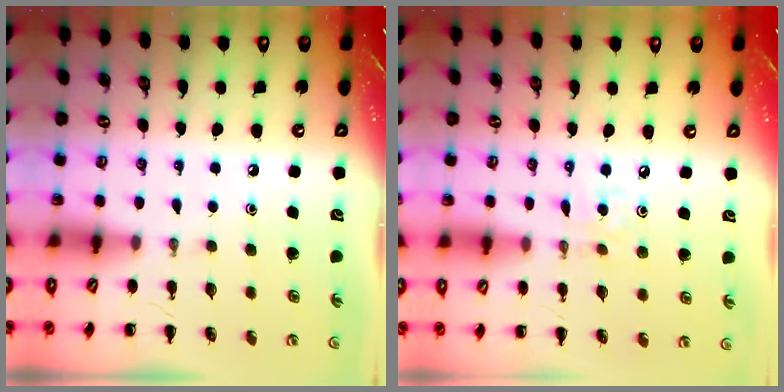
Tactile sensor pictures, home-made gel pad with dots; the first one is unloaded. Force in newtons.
{"total": 2.2, "press": 2.1, "slide": 0.6}